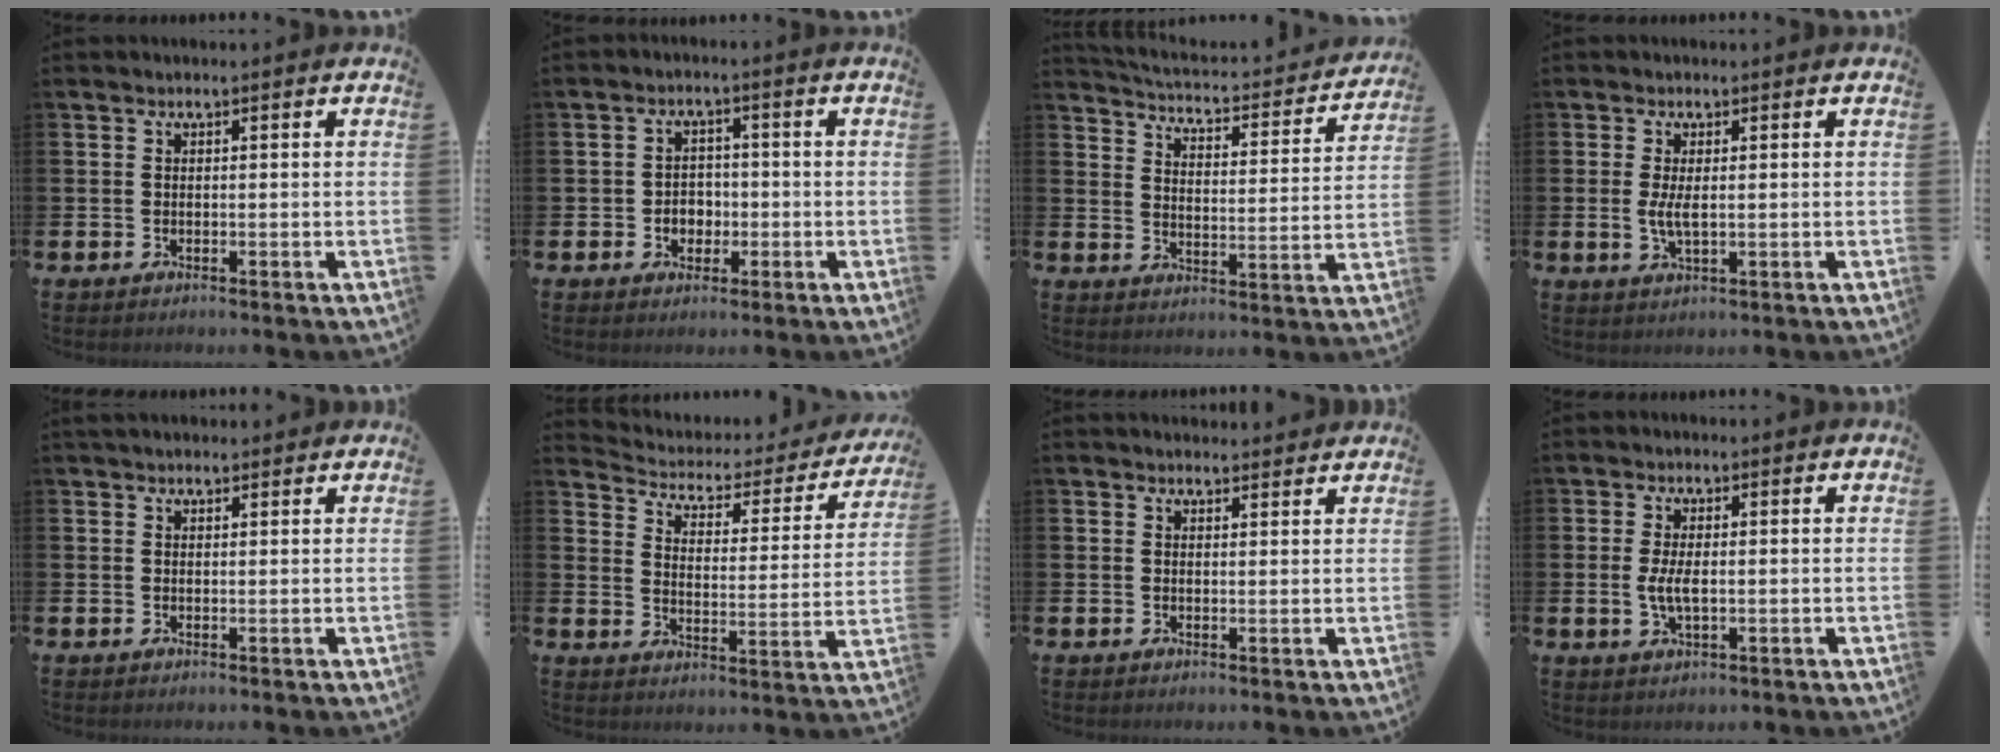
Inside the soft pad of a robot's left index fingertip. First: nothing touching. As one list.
[{"total": 2.8, "force": [-0.6, 2.5, 1.1], "torque": [-0.018, 0.002, -0.020]}, {"total": 3.9, "force": [3.8, 0.7, 0.8], "torque": [-0.031, -0.039, 0.055]}, {"total": 2.6, "force": [0.3, 0.9, 2.4], "torque": [-0.043, 0.001, 0.003]}, {"total": 1.7, "force": [1.6, 0.6, 0.3], "torque": [0.001, -0.002, 0.027]}, {"total": 3.9, "force": [3.3, 1.8, 0.9], "torque": [-0.044, -0.030, 0.047]}, {"total": 2.1, "force": [2.0, 0.5, -0.1], "torque": [0.008, -0.010, 0.035]}, {"total": 3.2, "force": [0.1, 1.3, 2.9], "torque": [-0.061, 0.002, -0.003]}]